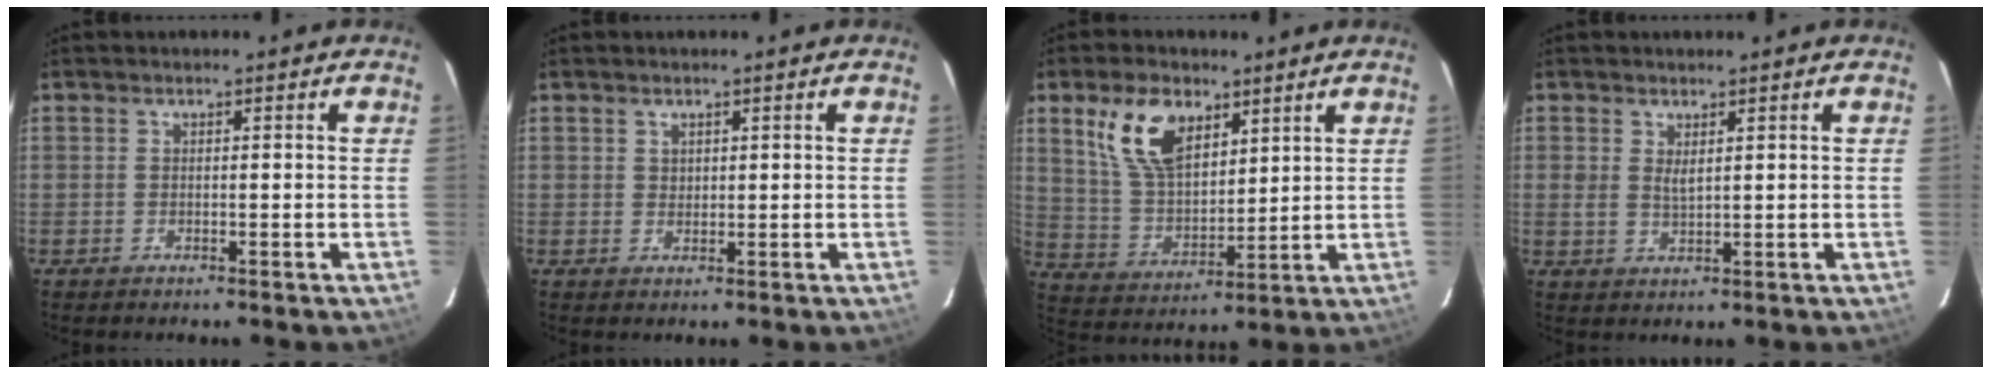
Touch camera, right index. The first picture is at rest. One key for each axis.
{"total": 1.2, "fx": 0.8, "fy": 0.9, "fz": 0.2, "tx": 0.001, "ty": 0.004, "tz": 0.014}
{"total": 12.7, "fx": 6.7, "fy": 6.9, "fz": 8.2, "tx": -0.159, "ty": 0.017, "tz": 0.141}
{"total": 2.0, "fx": 1.0, "fy": 0.8, "fz": 1.5, "tx": -0.027, "ty": -0.002, "tz": 0.018}